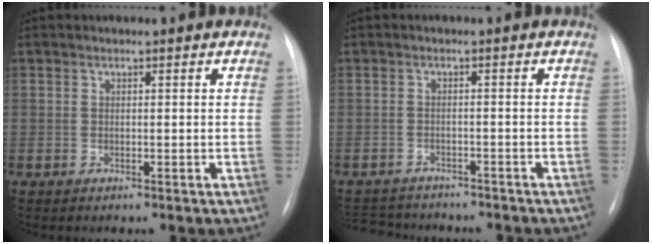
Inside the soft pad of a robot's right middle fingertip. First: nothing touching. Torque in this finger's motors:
{"motor_torque": [0.50, -0.69, 0.00, 0.02]}